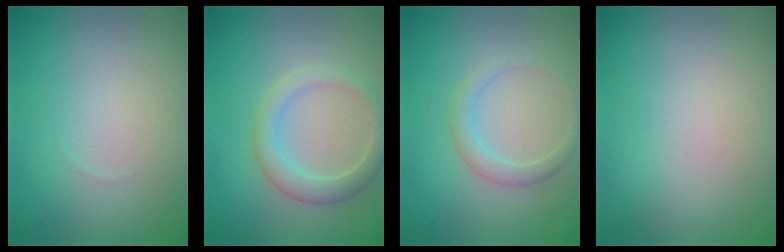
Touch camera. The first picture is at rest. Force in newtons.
{"total": 3.1, "press": 3.1, "slide": 0.1}
{"total": 1.8, "press": 1.8, "slide": 0.2}
{"total": 0.0}